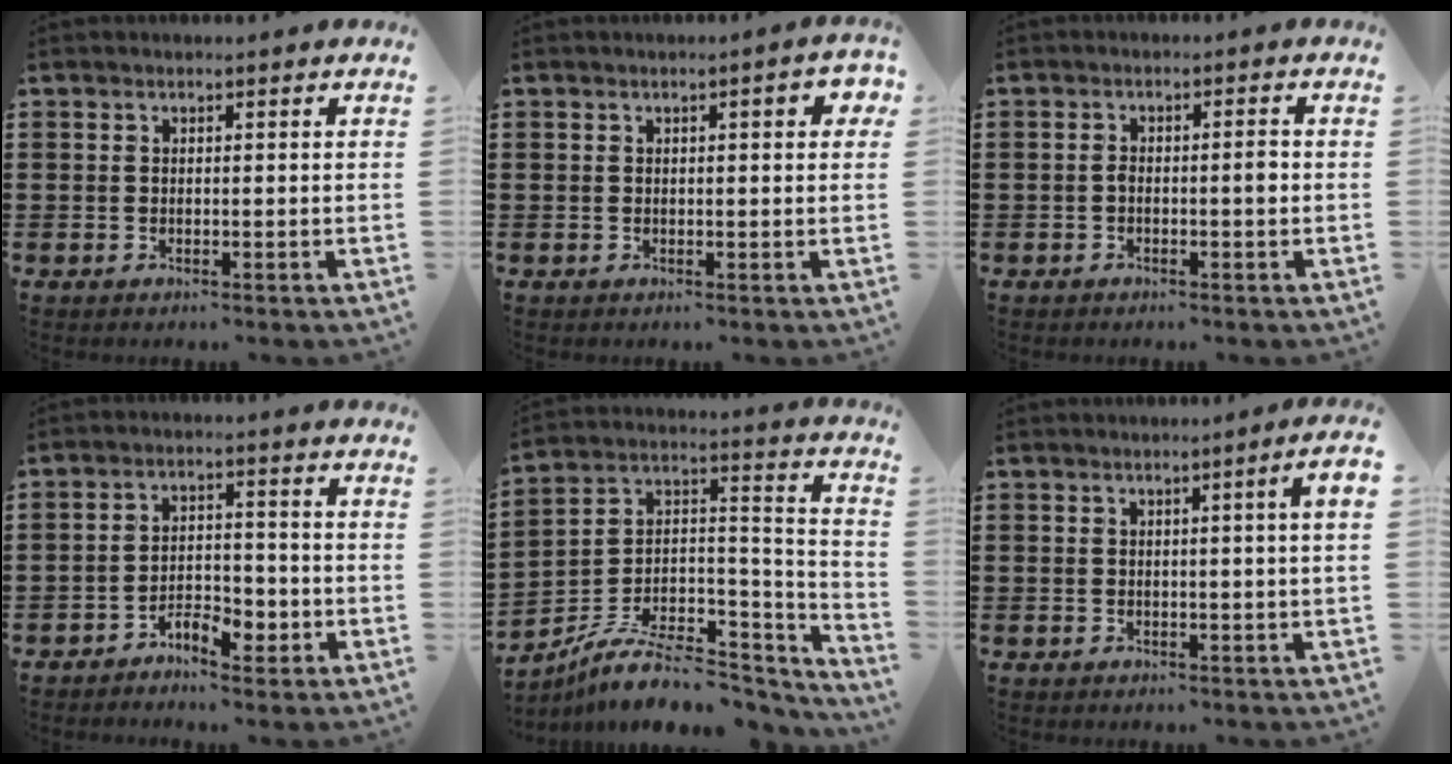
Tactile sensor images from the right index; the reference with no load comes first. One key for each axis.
{"total": 2.4, "fx": 0.5, "fy": 0.5, "fz": 2.3, "tx": -0.036, "ty": 0.002, "tz": 0.005}
{"total": 2.2, "fx": -0.5, "fy": 0.4, "fz": 2.1, "tx": -0.040, "ty": 0.001, "tz": -0.011}
{"total": 4.8, "fx": -3.3, "fy": 2.2, "fz": 2.6, "tx": -0.042, "ty": 0.013, "tz": -0.063}
{"total": 9.6, "fx": -6.7, "fy": 3.9, "fz": 5.6, "tx": -0.112, "ty": 0.012, "tz": -0.130}
{"total": 2.6, "fx": 0.5, "fy": -0.5, "fz": 2.5, "tx": -0.043, "ty": -0.006, "tz": 0.006}